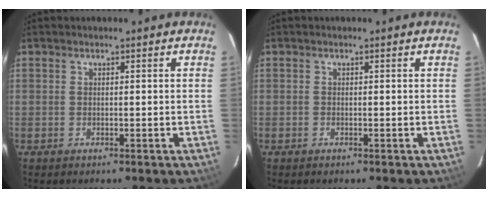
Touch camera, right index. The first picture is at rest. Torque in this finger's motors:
{"motor_torque": [0.05, -0.07, 0.02, 0.01]}